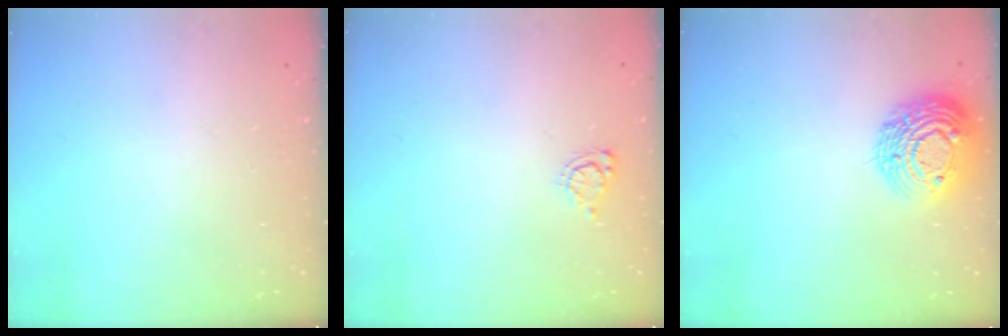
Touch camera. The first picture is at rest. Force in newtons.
{"total": 4.5, "press": 4.5, "slide": 0.4}
{"total": 15.9, "press": 15.9, "slide": 1.3}